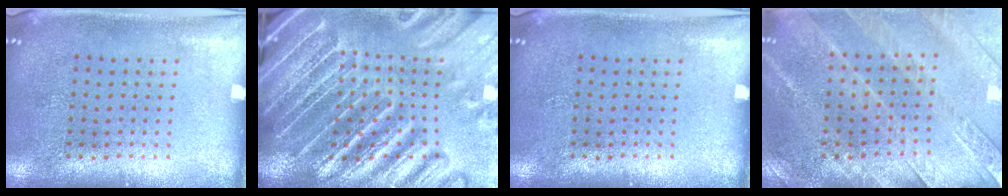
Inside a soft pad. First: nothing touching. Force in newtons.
{"total": 5.5, "press": 4.8, "slide": 2.7}
{"total": 0.0}
{"total": 2.8, "press": 2.7, "slide": 0.6}